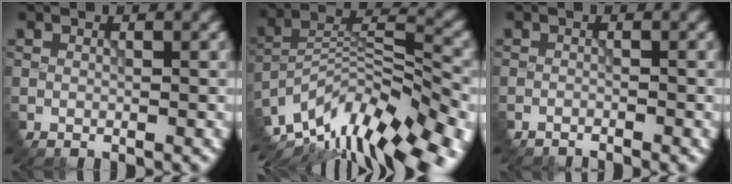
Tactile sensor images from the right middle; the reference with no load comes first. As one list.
[{"total": 13.7, "force": [-10.6, 4.0, 7.8], "torque": [-0.154, 0.016, -0.166]}, {"total": 2.1, "force": [-2.0, 0.0, 0.4], "torque": [-0.013, 0.006, -0.036]}]